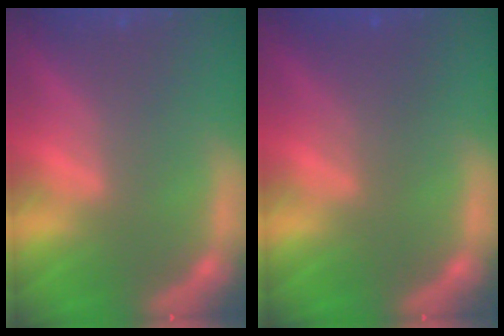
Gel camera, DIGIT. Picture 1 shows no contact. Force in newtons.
{"total": 2.4}